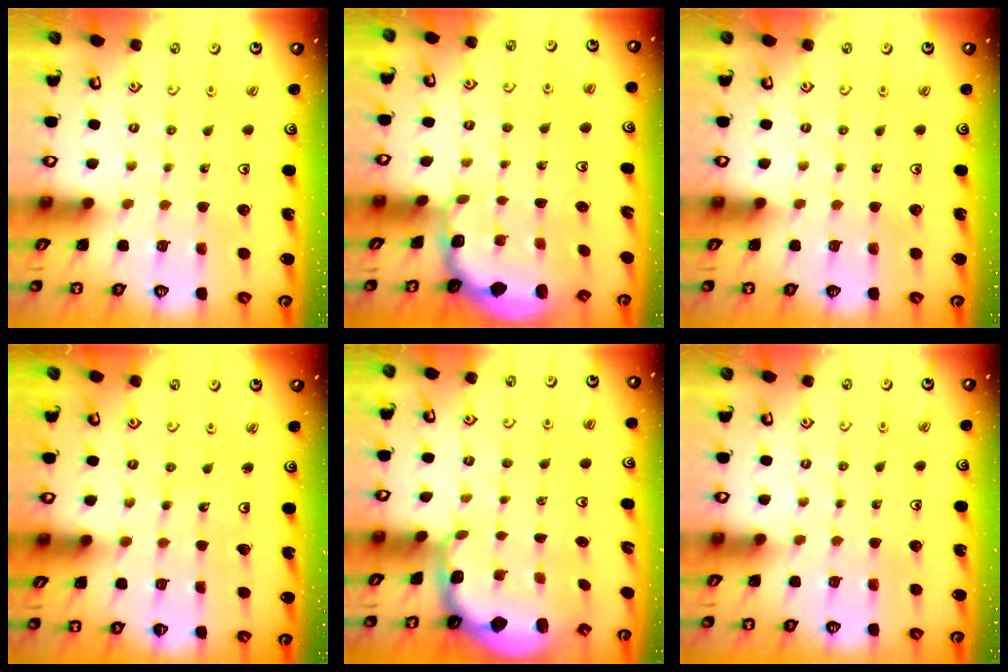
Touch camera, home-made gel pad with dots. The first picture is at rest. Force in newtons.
{"total": 1.7, "press": 1.5, "slide": 0.7}
{"total": 0.0}
{"total": 3.5, "press": 3.5, "slide": 0.4}
{"total": 2.5, "press": 1.3, "slide": 2.1}
{"total": 0.0}